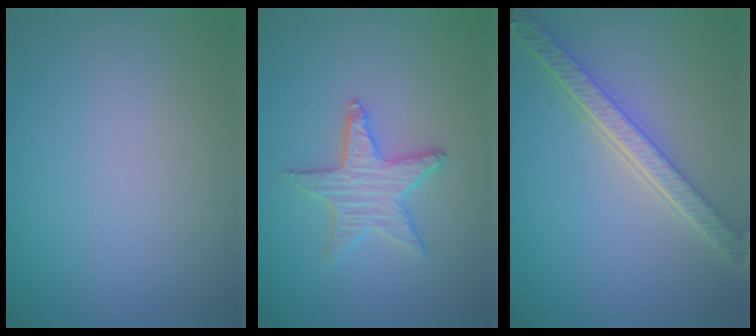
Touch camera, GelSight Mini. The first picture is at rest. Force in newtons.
{"total": 3.1, "press": 3.1, "slide": 0.4}
{"total": 5.5, "press": 4.0, "slide": 3.7}